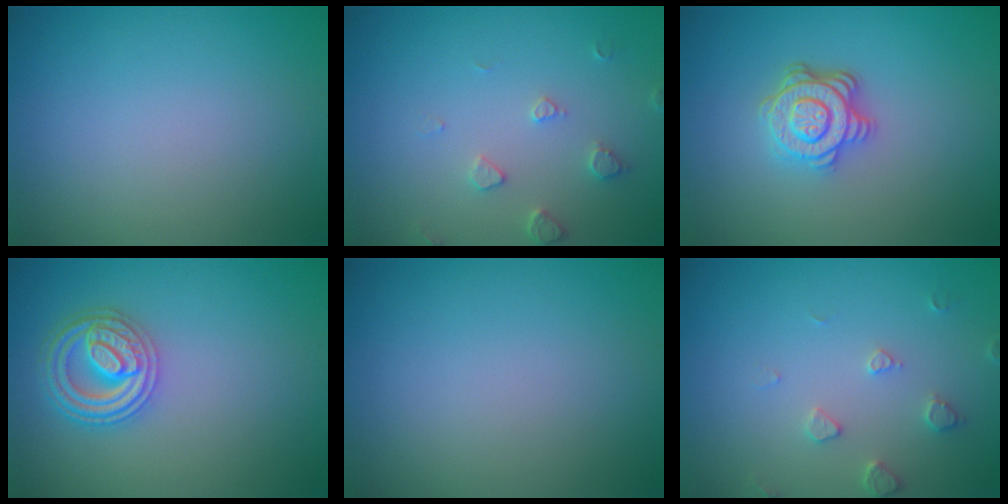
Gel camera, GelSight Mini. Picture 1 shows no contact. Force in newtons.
{"total": 1.9, "press": 1.8, "slide": 0.3}
{"total": 4.1, "press": 3.2, "slide": 2.6}
{"total": 4.1, "press": 3.7, "slide": 1.6}
{"total": 0.0}
{"total": 1.9, "press": 1.8, "slide": 0.3}